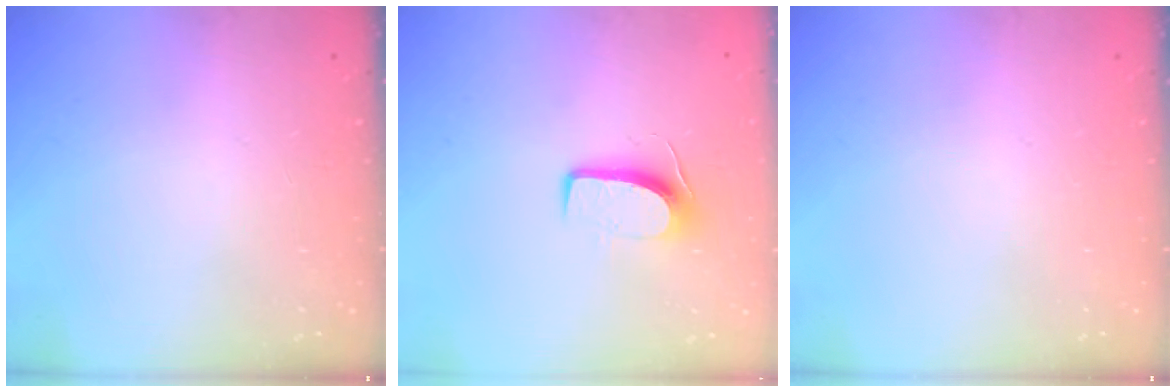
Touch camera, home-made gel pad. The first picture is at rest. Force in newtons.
{"total": 7.6, "press": 7.6, "slide": 0.5}
{"total": 0.0}